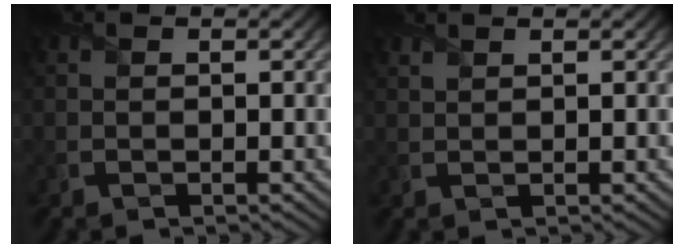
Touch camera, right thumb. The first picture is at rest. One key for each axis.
{"total": 1.2, "fx": 1.1, "fy": 0.1, "fz": 0.3, "tx": -0.013, "ty": 0.002, "tz": 0.026}